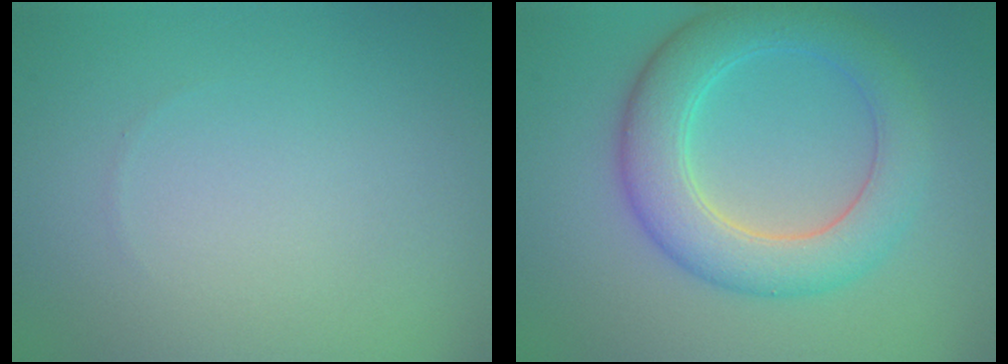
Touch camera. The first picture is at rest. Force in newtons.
{"total": 6.2, "press": 6.2, "slide": 0.3}